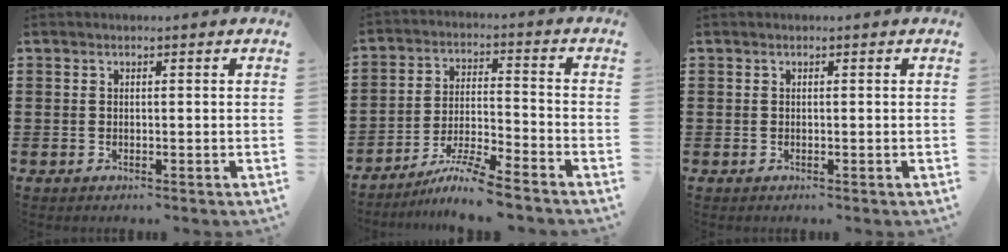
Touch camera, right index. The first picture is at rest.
{"total": 7.2, "force": [-6.3, -0.3, 3.5], "torque": [-0.074, -0.010, -0.123]}
{"total": 0.0}